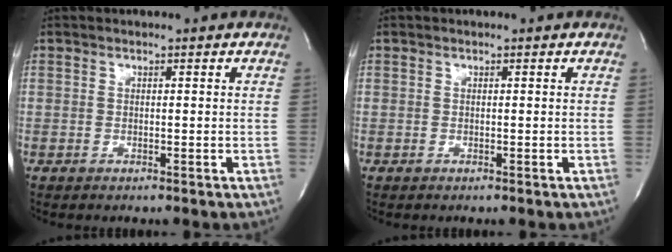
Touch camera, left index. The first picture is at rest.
{"total": 0.0}